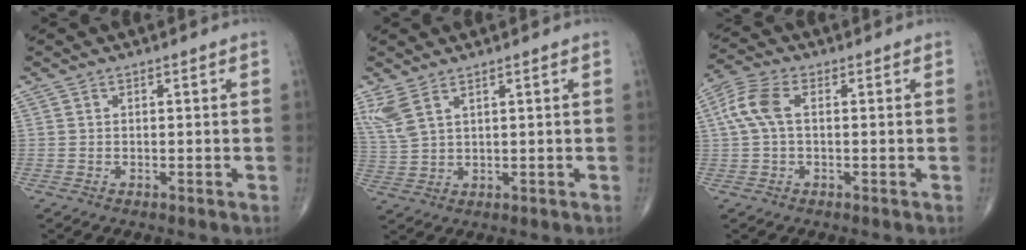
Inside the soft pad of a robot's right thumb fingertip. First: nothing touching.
{"total": 5.2, "force": [3.3, 1.7, 3.7], "torque": [-0.094, -0.006, 0.079]}
{"total": 6.6, "force": [0.9, 3.6, 5.5], "torque": [-0.140, 0.023, 0.015]}